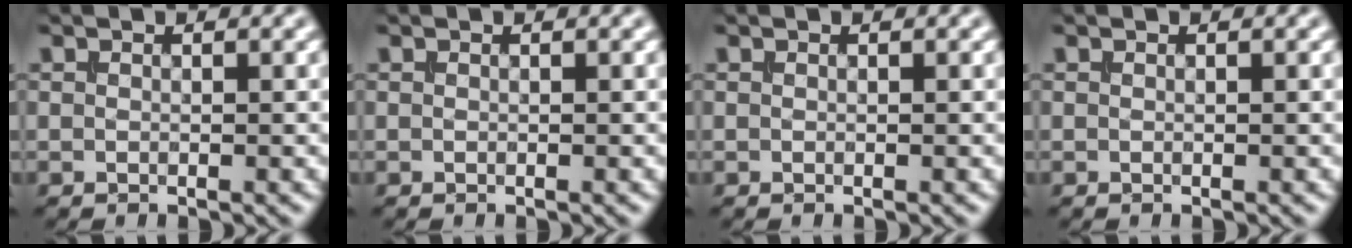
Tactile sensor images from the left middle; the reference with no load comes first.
{"total": 0.0}
{"total": 0.0}
{"total": 0.0}